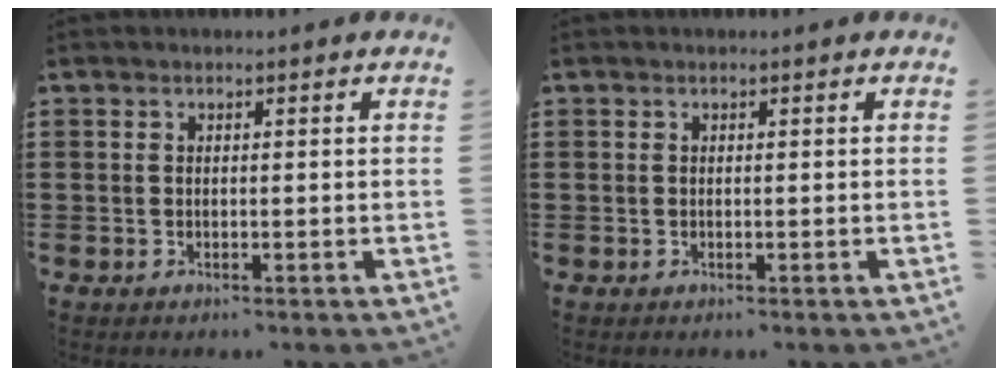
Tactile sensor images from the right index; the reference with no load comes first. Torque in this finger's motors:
{"motor_torque": [-0.05, 0.05, 0.00, -0.01]}